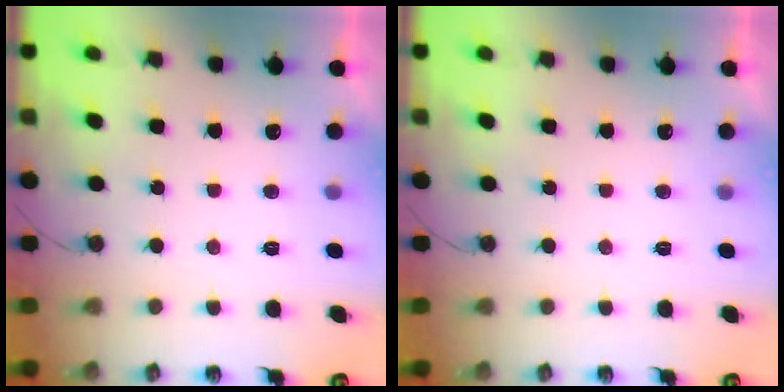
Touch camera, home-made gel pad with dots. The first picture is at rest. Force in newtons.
{"total": 0.0}